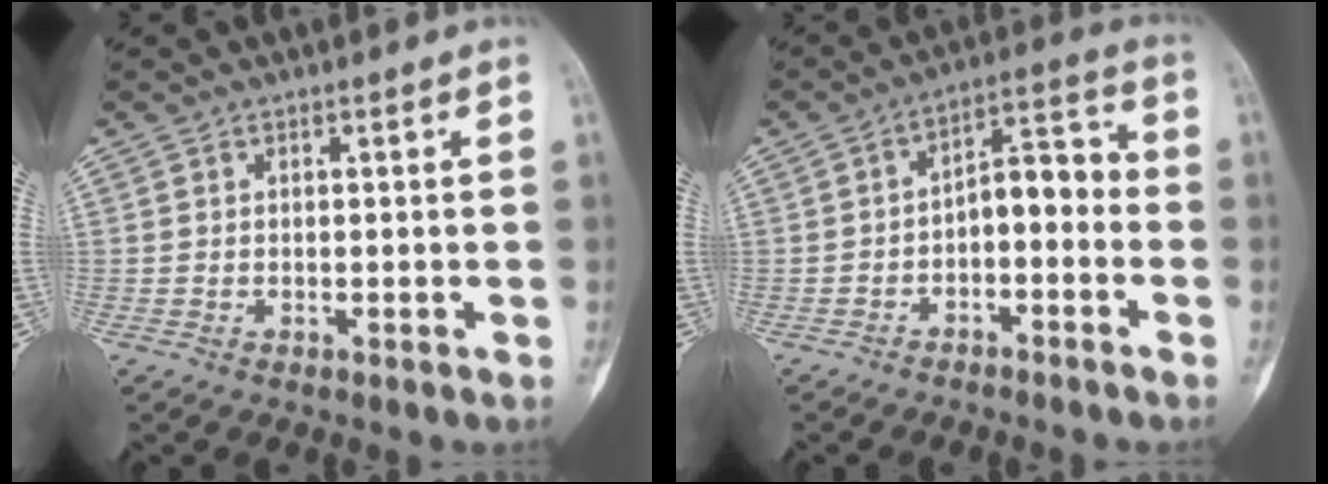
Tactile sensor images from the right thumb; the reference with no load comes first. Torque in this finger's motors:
{"motor_torque": [0.16, 0.23, 0.30, 0.28, -0.01]}